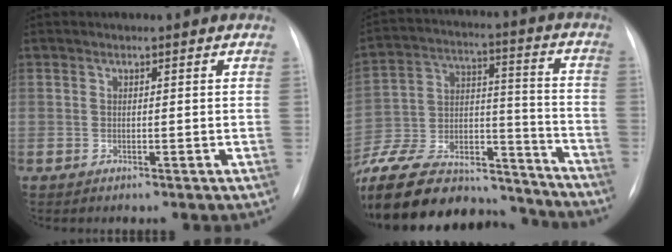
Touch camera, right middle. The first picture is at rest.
{"total": 32.0, "force": [-27.4, 10.6, 12.7], "torque": [-0.296, -0.015, -0.425]}